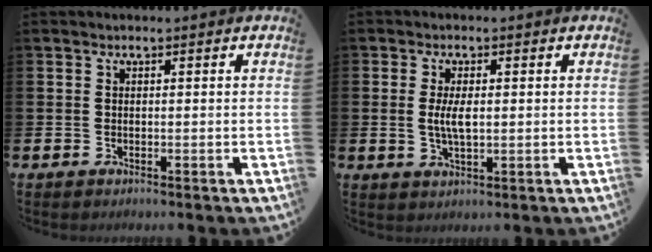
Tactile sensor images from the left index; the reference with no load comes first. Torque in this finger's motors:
{"motor_torque": [0.86, 0.24, 0.09, 0.14]}